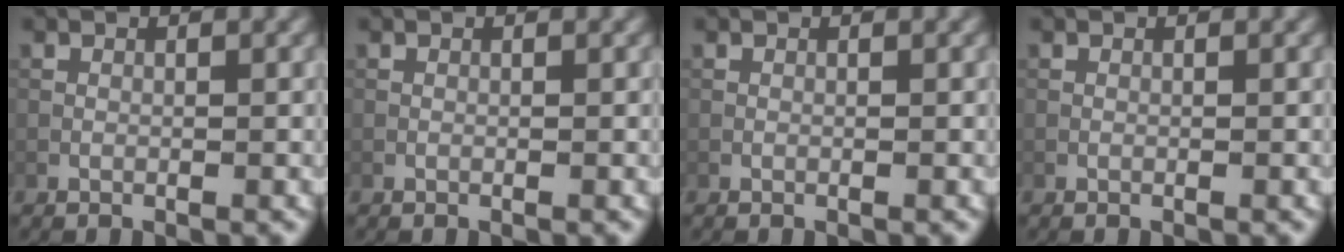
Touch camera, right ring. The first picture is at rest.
{"total": 0.0}
{"total": 0.0}
{"total": 0.0}